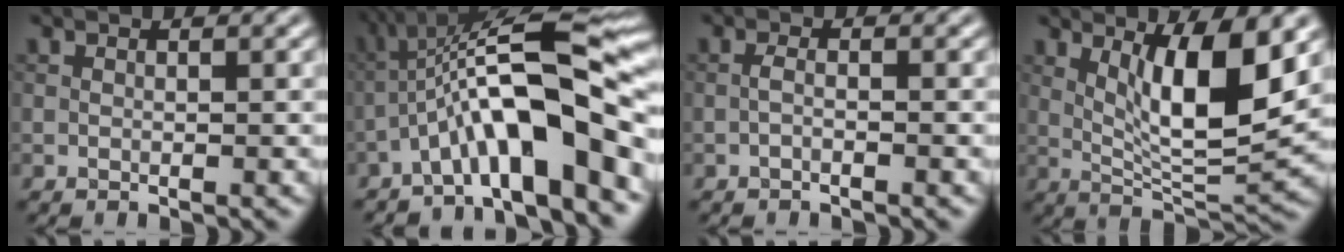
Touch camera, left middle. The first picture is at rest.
{"total": 11.6, "force": [-3.9, 2.6, 10.7], "torque": [-0.171, 0.029, -0.069]}
{"total": 0.9, "force": [-0.6, 0.2, 0.7], "torque": [-0.015, 0.002, -0.013]}
{"total": 7.8, "force": [2.1, 1.8, 7.3], "torque": [-0.119, -0.013, 0.044]}